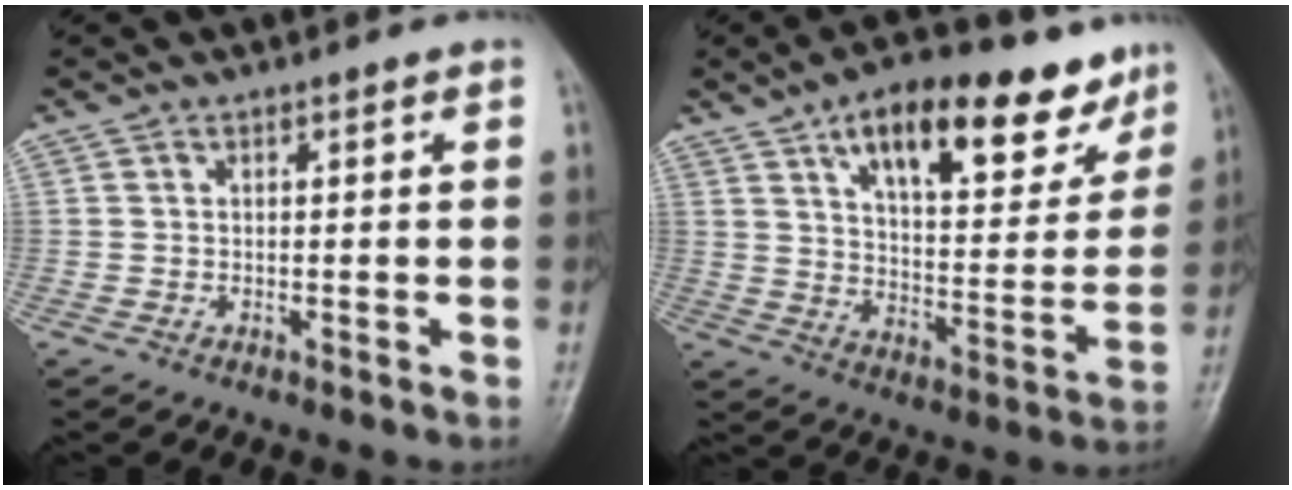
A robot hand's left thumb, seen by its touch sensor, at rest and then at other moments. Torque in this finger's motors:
{"motor_torque": [1.66, 1.55, 1.47, -1.29, 0.10]}